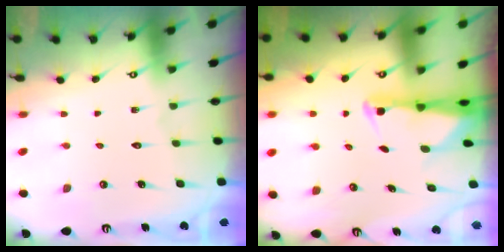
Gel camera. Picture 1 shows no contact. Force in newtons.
{"total": 2.7, "press": 2.6, "slide": 0.5}